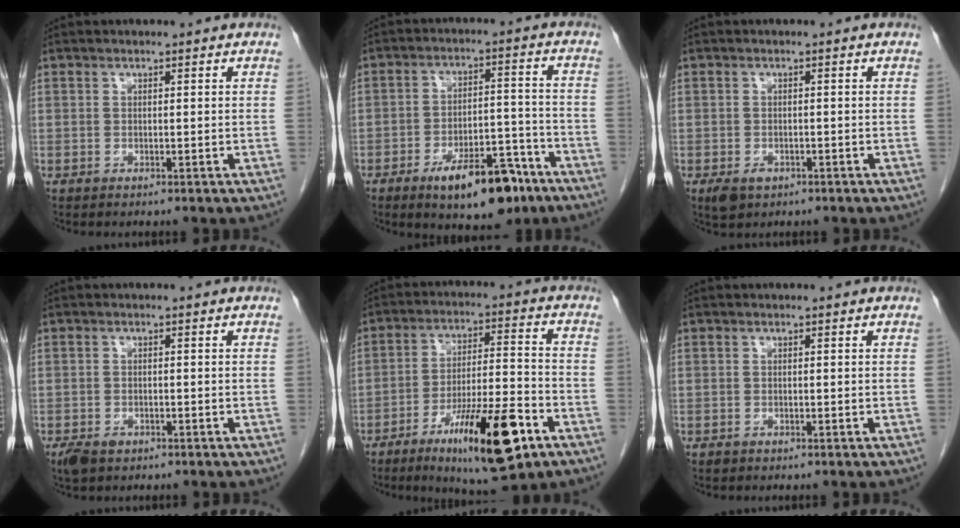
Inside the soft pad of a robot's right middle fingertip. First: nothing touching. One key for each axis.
{"total": 12.0, "fx": -7.5, "fy": 4.5, "fz": 8.2, "tx": -0.116, "ty": 0.008, "tz": -0.111}
{"total": 2.8, "fx": -1.5, "fy": 1.8, "fz": 1.5, "tx": -0.029, "ty": -0.003, "tz": -0.014}
{"total": 3.2, "fx": -2.1, "fy": 2.0, "fz": 1.5, "tx": -0.028, "ty": -0.003, "tz": -0.029}
{"total": 16.1, "fx": -8.5, "fy": 2.6, "fz": 13.5, "tx": -0.212, "ty": -0.011, "tz": -0.131}
{"total": 0.6, "fx": -0.4, "fy": 0.3, "fz": 0.1, "tx": -0.006, "ty": 0.000, "tz": -0.007}